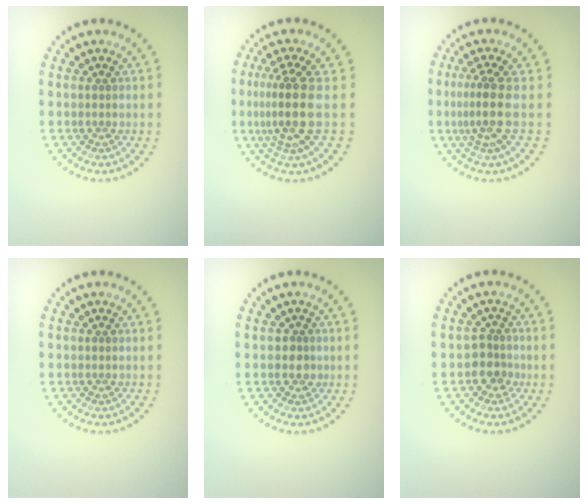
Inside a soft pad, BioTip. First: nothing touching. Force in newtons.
{"total": 4.1, "press": 3.0, "slide": 2.8}
{"total": 3.0, "press": 2.0, "slide": 2.2}
{"total": 0.0}
{"total": 1.4, "press": 1.2, "slide": 0.7}
{"total": 2.0, "press": 1.6, "slide": 1.1}